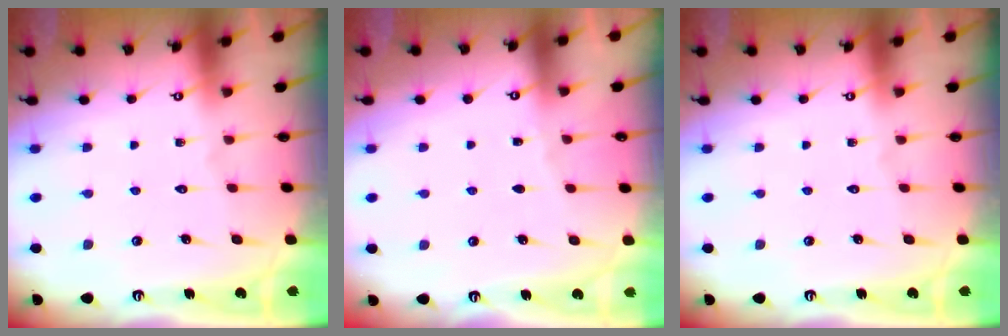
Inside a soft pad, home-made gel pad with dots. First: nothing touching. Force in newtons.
{"total": 2.1, "press": 2.1, "slide": 0.4}
{"total": 0.0}